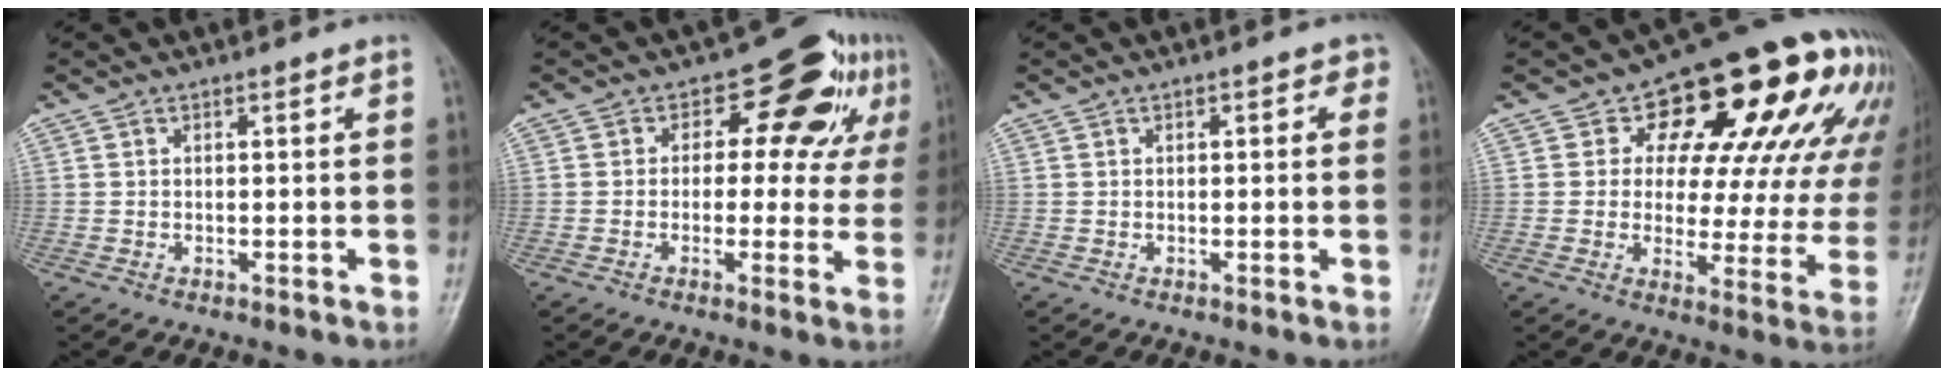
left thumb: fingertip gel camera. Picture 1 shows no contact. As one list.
[{"total": 11.5, "force": [3.8, 7.7, 7.6], "torque": [-0.034, 0.009, 0.039]}, {"total": 2.0, "force": [0.6, 1.2, 1.5], "torque": [-0.006, 0.003, 0.002]}, {"total": 25.0, "force": [11.9, 13.4, 17.5], "torque": [-0.189, 0.001, 0.152]}]